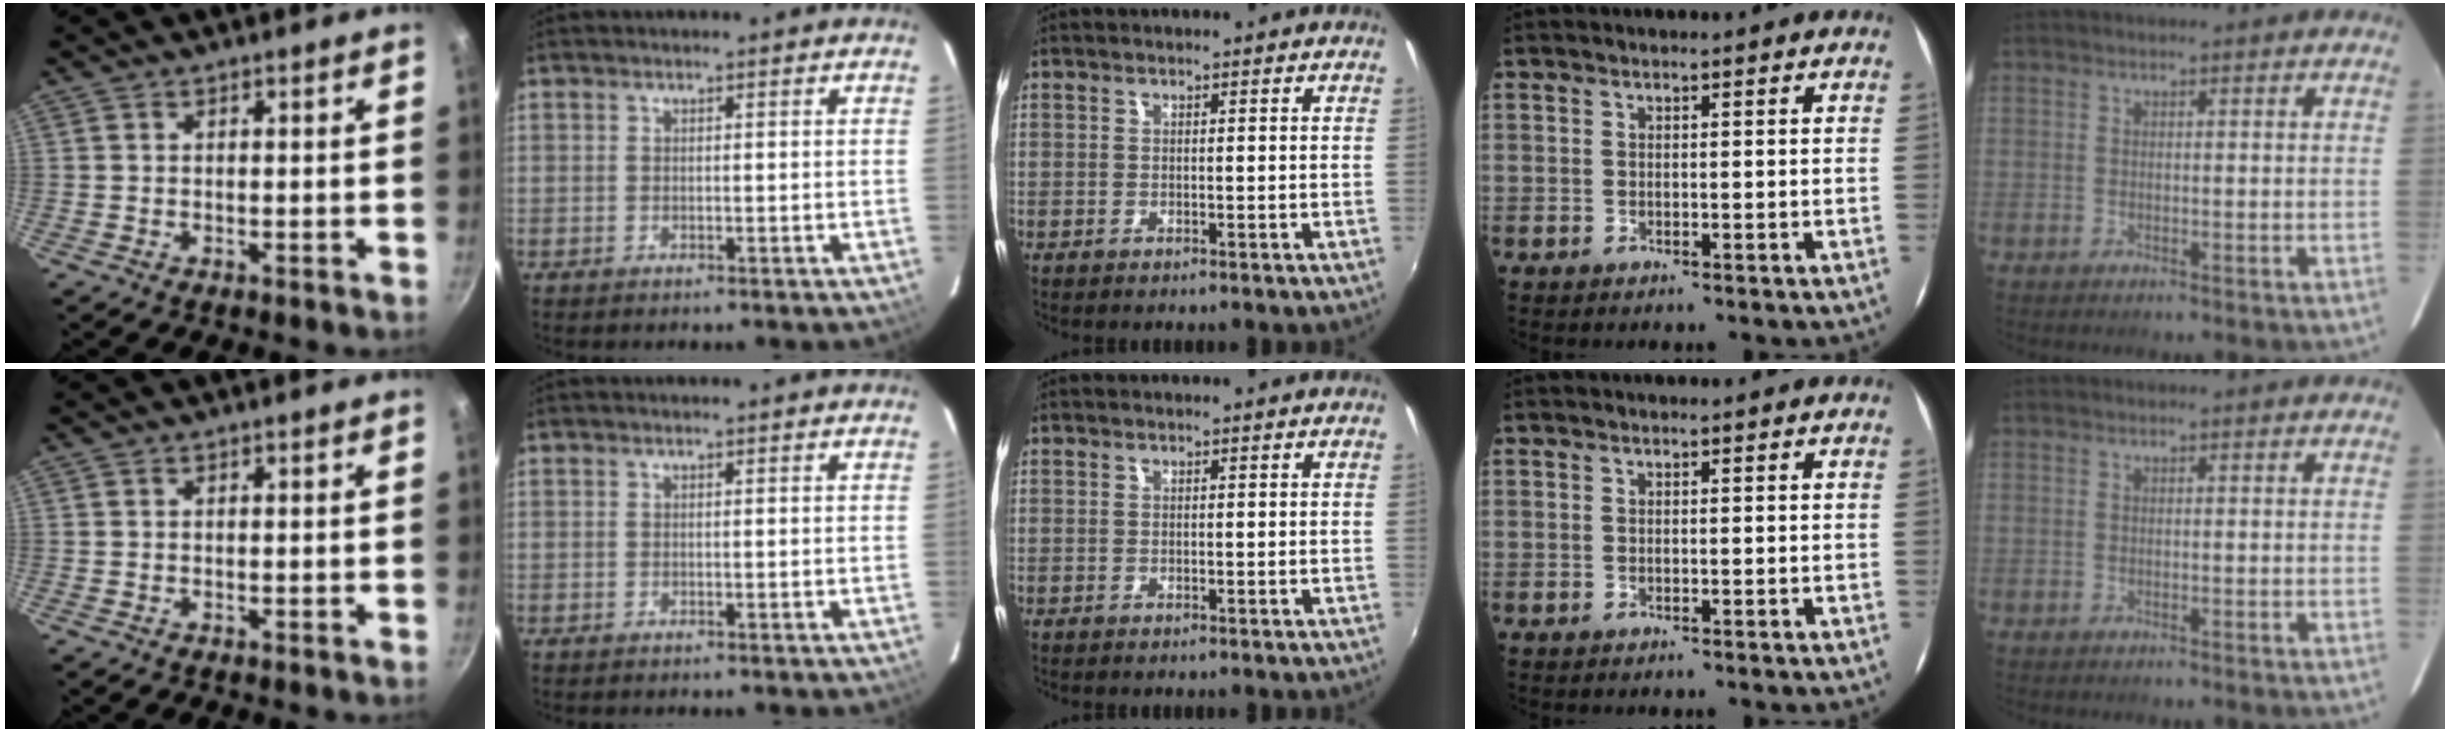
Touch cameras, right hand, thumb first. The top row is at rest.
{}